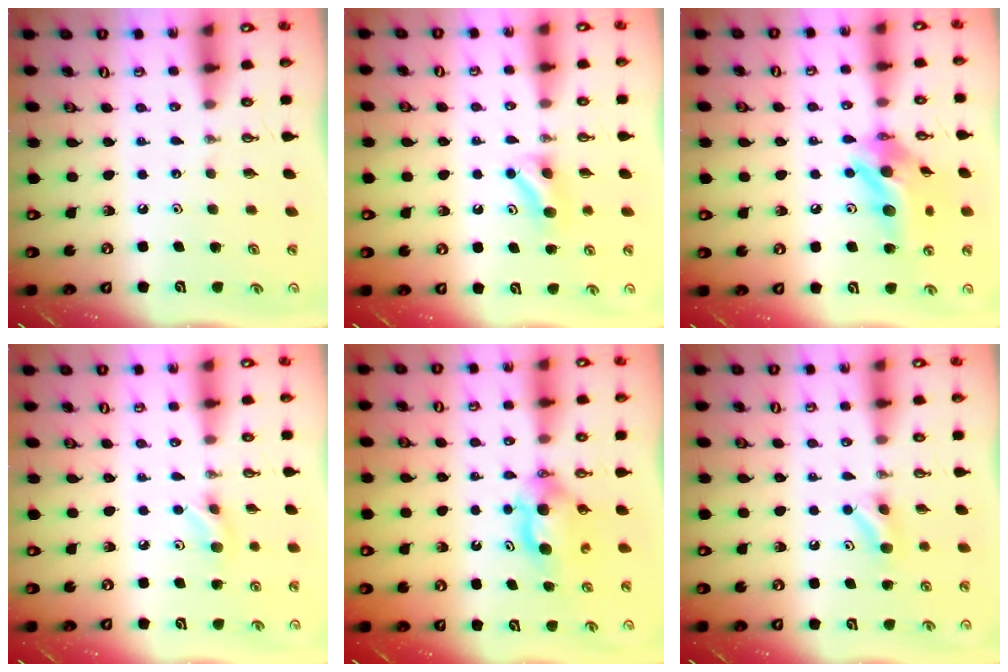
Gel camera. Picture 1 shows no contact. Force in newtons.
{"total": 5.0, "press": 4.8, "slide": 1.4}
{"total": 14.4, "press": 14.0, "slide": 3.2}
{"total": 4.8, "press": 4.7, "slide": 1.1}
{"total": 6.2, "press": 5.9, "slide": 1.7}
{"total": 5.1, "press": 4.9, "slide": 1.4}